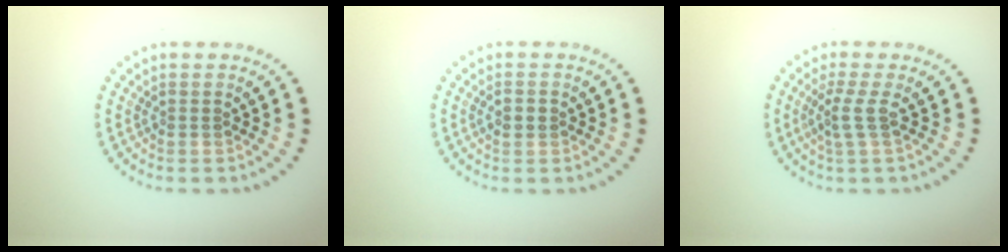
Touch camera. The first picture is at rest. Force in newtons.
{"total": 1.0, "press": 1.0, "slide": 0.2}
{"total": 1.9, "press": 1.3, "slide": 1.3}